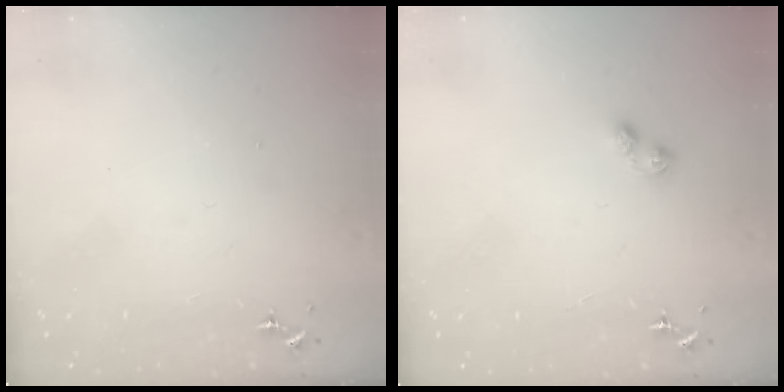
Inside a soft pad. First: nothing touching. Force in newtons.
{"total": 3.2, "press": 3.2, "slide": 0.4}